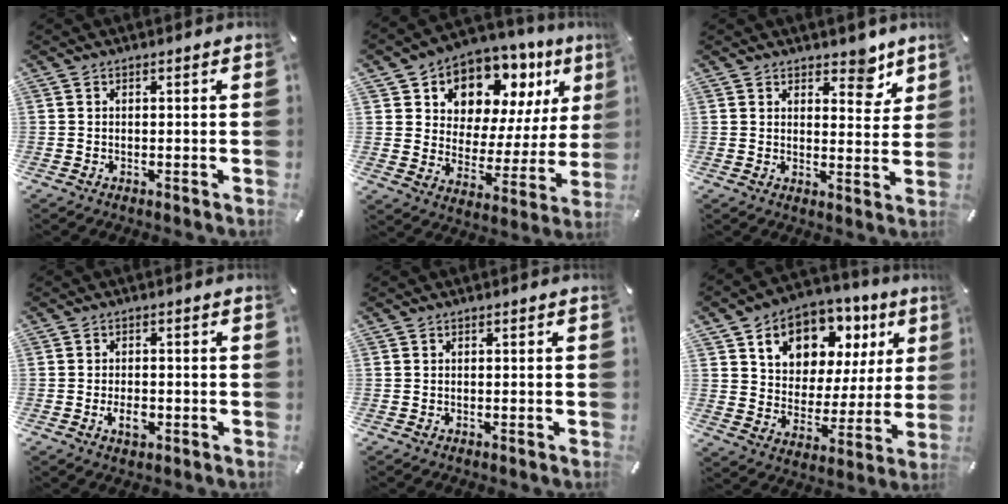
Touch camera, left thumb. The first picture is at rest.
{"total": 10.7, "force": [8.3, 6.7, 1.4], "torque": [-0.025, -0.095, 0.147]}
{"total": 6.5, "force": [4.9, 3.6, 2.4], "torque": [-0.001, -0.039, 0.077]}
{"total": 3.6, "force": [-1.1, 2.1, 2.7], "torque": [-0.061, 0.000, -0.021]}
{"total": 0.0}
{"total": 11.9, "force": [6.6, 8.8, 4.5], "torque": [-0.078, -0.042, 0.119]}